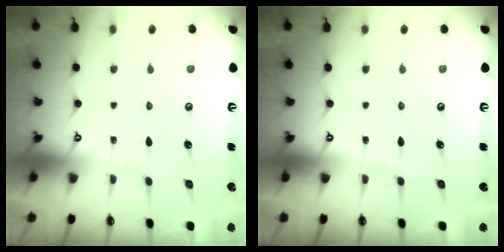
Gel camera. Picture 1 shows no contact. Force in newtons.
{"total": 0.0}